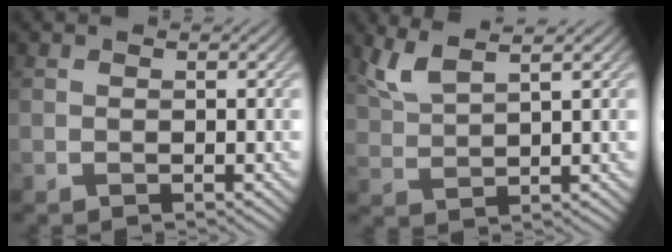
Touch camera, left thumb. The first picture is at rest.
{"total": 4.5, "force": [3.1, 1.1, 3.0], "torque": [-0.075, 0.010, 0.071]}